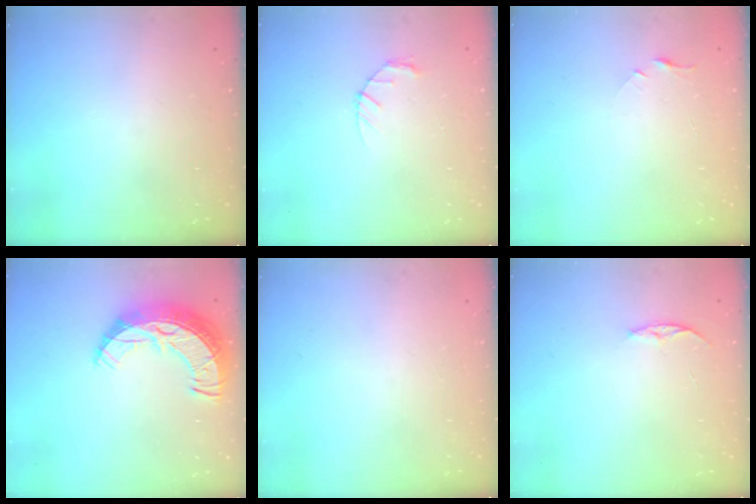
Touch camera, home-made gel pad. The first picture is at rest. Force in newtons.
{"total": 3.3, "press": 3.3, "slide": 0.5}
{"total": 2.8, "press": 2.7, "slide": 0.4}
{"total": 13.3, "press": 13.3, "slide": 0.9}
{"total": 0.0}
{"total": 4.1, "press": 4.1, "slide": 0.5}